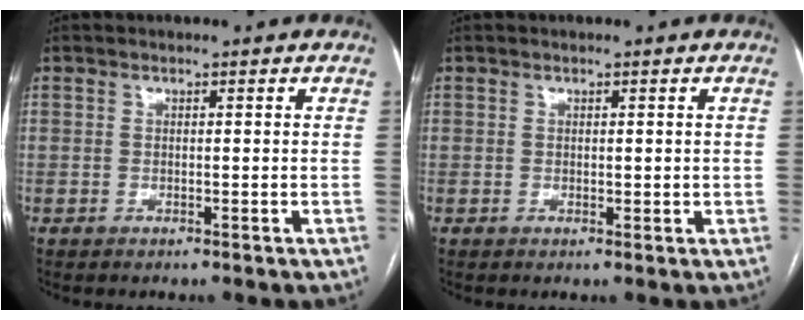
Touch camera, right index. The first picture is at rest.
{"total": 1.2, "force": [0.3, 0.7, 1.0], "torque": [-0.012, -0.004, 0.006]}